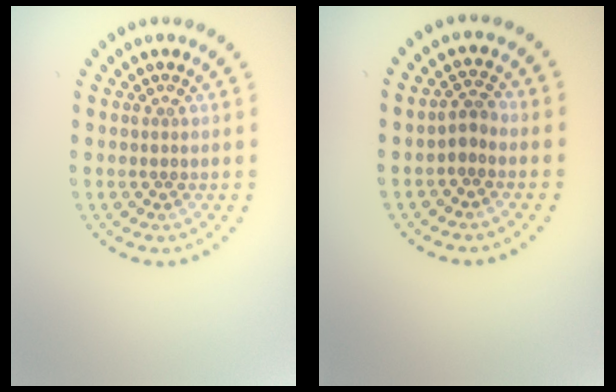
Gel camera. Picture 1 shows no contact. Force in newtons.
{"total": 1.5, "press": 1.3, "slide": 0.8}